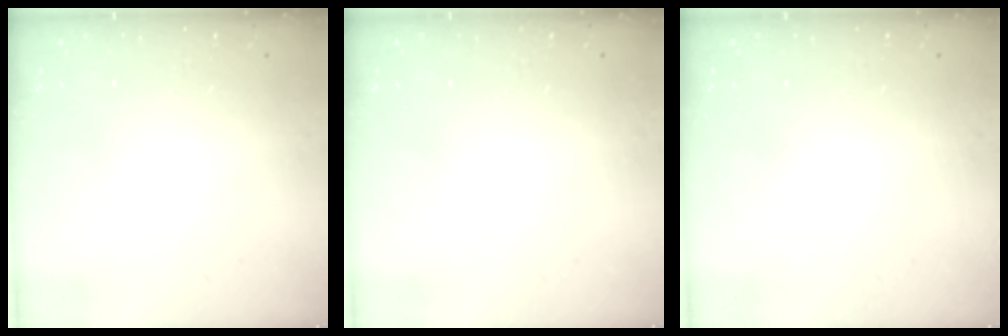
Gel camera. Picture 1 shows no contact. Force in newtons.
{"total": 0.0}
{"total": 0.0}